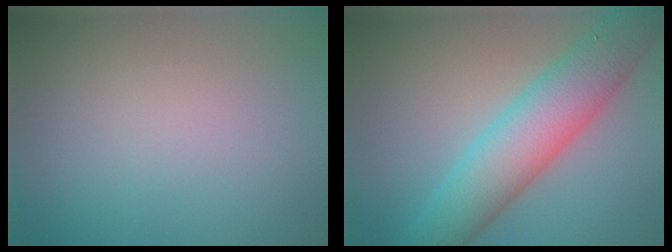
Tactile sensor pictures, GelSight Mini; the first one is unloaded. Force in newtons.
{"total": 7.4, "press": 7.4, "slide": 0.4}